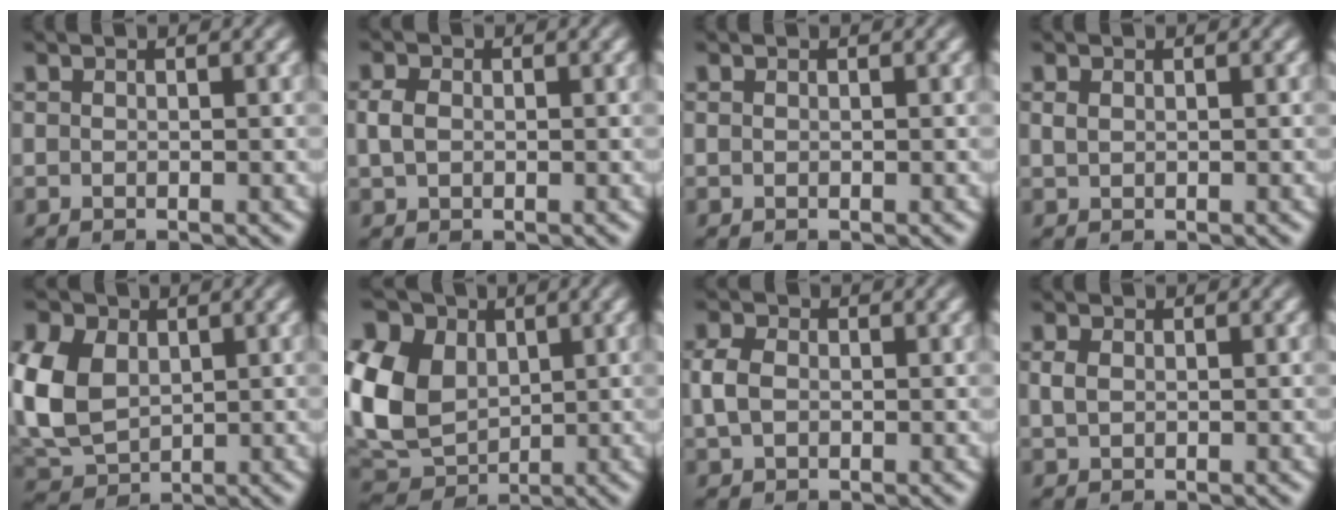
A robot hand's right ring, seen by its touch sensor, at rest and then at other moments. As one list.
[{"total": 1.9, "force": [-0.1, 1.6, 1.1], "torque": [-0.030, -0.003, 0.002]}, {"total": 0.0}, {"total": 0.9, "force": [0.3, 0.7, 0.4], "torque": [-0.009, -0.002, 0.008]}, {"total": 9.8, "force": [-0.1, 8.5, 4.9], "torque": [-0.142, -0.032, 0.012]}, {"total": 14.1, "force": [1.5, 12.3, 6.8], "torque": [-0.150, -0.019, 0.014]}, {"total": 2.7, "force": [-0.1, 2.2, 1.5], "torque": [-0.046, -0.004, 0.001]}, {"total": 1.5, "force": [0.1, 1.3, 0.8], "torque": [-0.021, -0.003, 0.006]}]